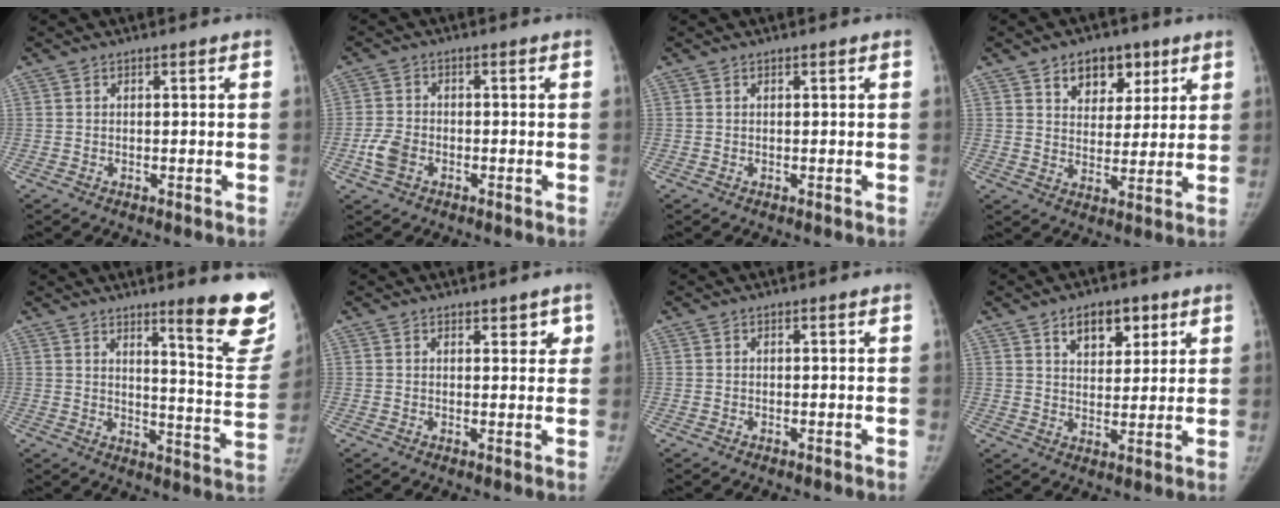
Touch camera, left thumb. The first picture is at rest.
{"total": 4.5, "force": [-1.9, 3.0, 2.7], "torque": [-0.058, 0.010, -0.038]}
{"total": 0.0}
{"total": 9.2, "force": [5.0, 6.2, 4.4], "torque": [-0.023, -0.020, 0.077]}
{"total": 15.9, "force": [11.1, 2.2, 11.2], "torque": [-0.105, -0.090, 0.147]}
{"total": 2.7, "force": [1.7, 1.5, 1.4], "torque": [0.011, -0.007, 0.023]}
{"total": 0.0}
{"total": 8.0, "force": [4.3, 4.7, 4.7], "torque": [-0.034, -0.020, 0.066]}